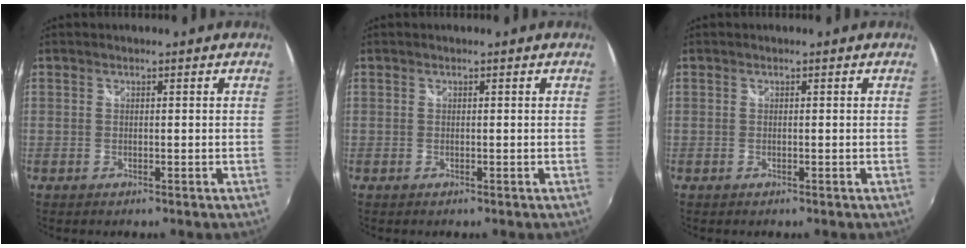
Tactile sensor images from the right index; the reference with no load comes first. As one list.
[{"total": 0.0}, {"total": 0.0}]